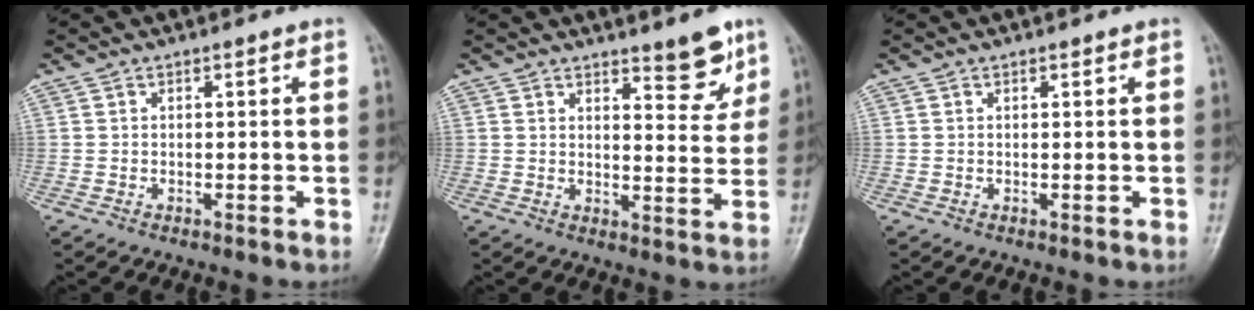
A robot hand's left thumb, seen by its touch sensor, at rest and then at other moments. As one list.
[{"total": 6.2, "force": [4.7, 1.7, 3.6], "torque": [-0.023, -0.039, 0.064]}, {"total": 0.0}]